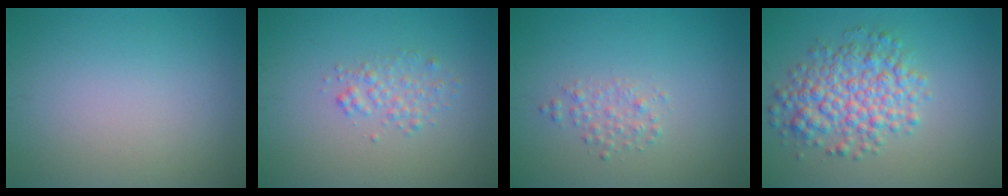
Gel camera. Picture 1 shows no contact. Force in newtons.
{"total": 1.8, "press": 1.8, "slide": 0.0}
{"total": 1.4, "press": 1.4, "slide": 0.0}
{"total": 5.5, "press": 5.5, "slide": 0.1}